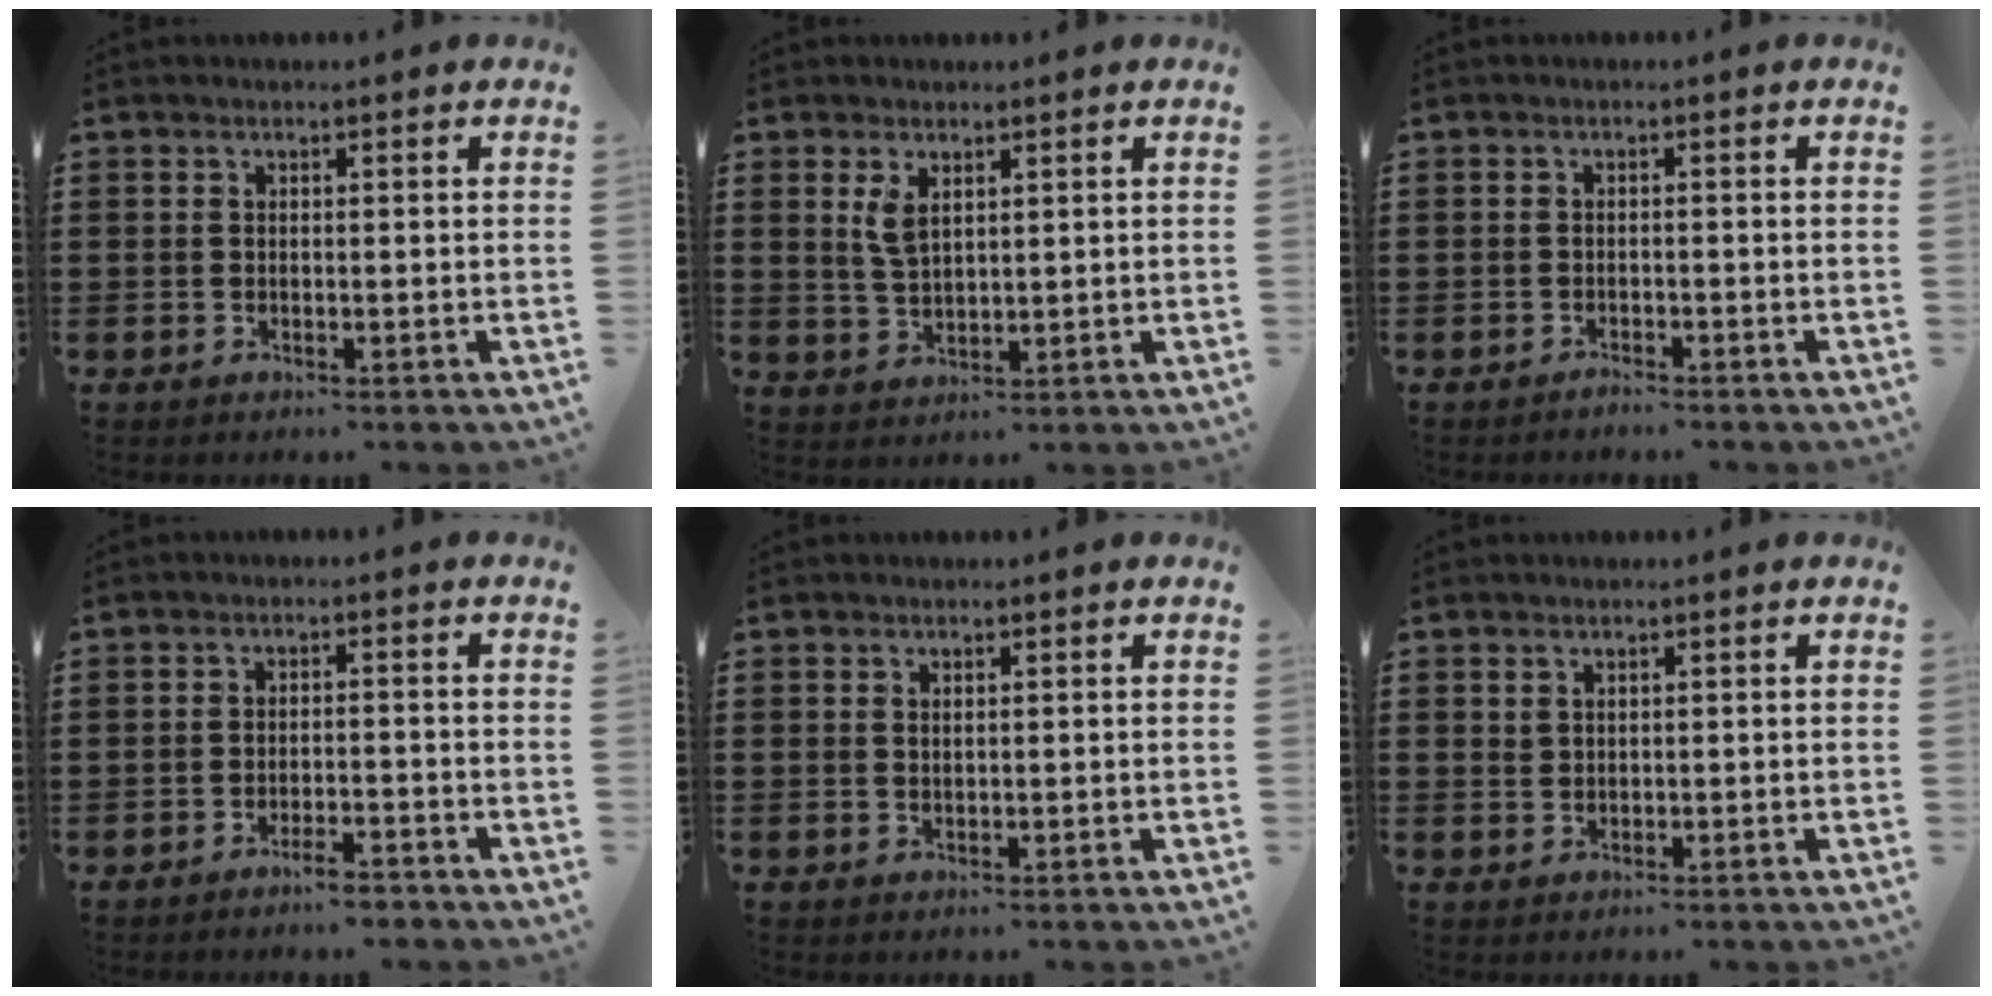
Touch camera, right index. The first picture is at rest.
{"total": 3.4, "force": [1.6, 1.6, 2.5], "torque": [-0.055, 0.005, 0.028]}
{"total": 1.2, "force": [-1.2, -0.1, 0.1], "torque": [-0.004, -0.001, -0.024]}
{"total": 3.1, "force": [-2.7, 0.2, 1.4], "torque": [-0.025, 0.002, -0.052]}
{"total": 0.6, "force": [0.3, 0.3, 0.4], "torque": [-0.009, 0.001, 0.005]}
{"total": 1.2, "force": [0.9, 0.7, 0.2], "torque": [-0.006, 0.003, 0.017]}